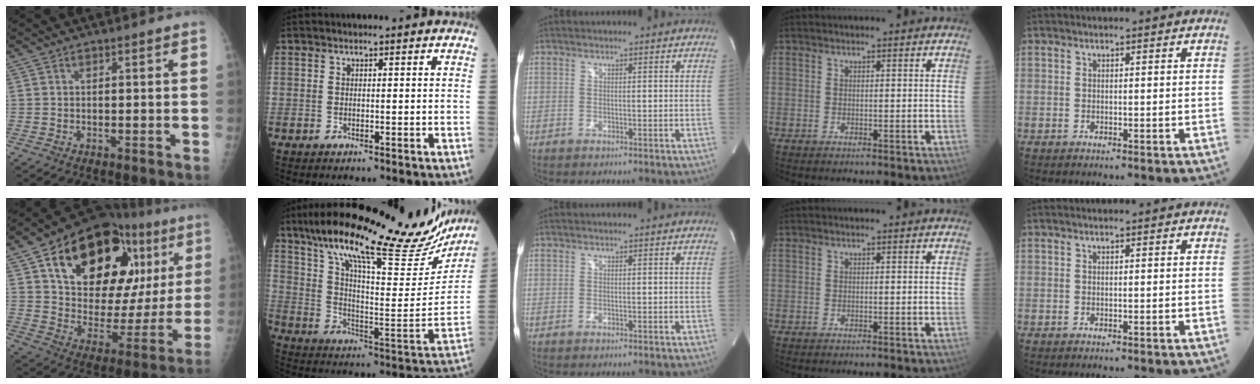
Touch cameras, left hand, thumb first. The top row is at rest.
{"thumb": {"total": 30.7, "force": [13.1, 15.5, 23.1], "torque": [-0.298, -0.010, 0.209]}, "index": {"total": 30.7, "force": [24.7, 6.5, 17.0], "torque": [-0.271, -0.012, 0.336]}}